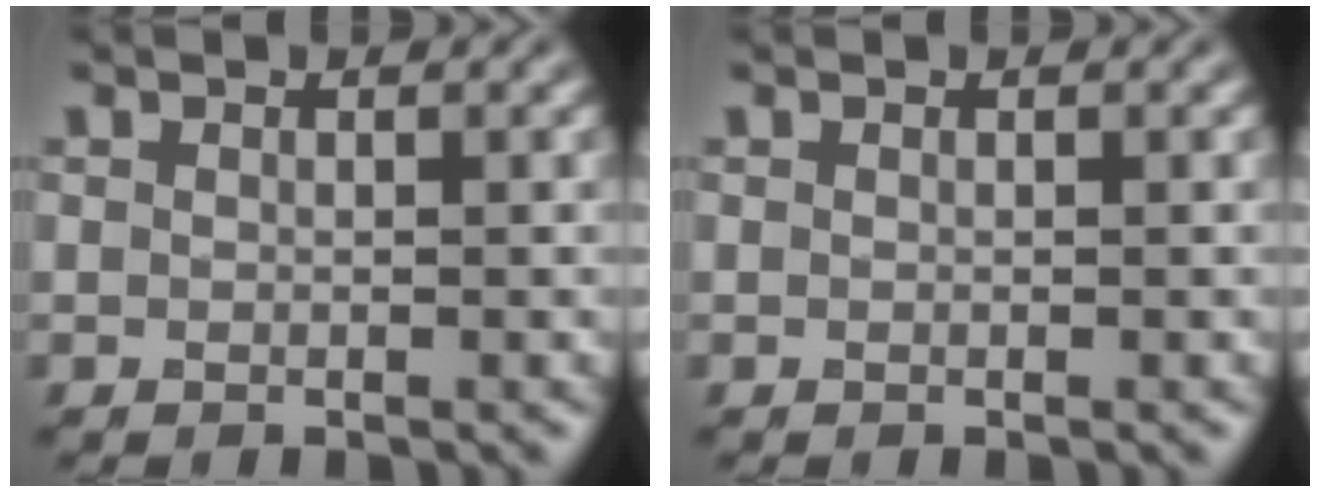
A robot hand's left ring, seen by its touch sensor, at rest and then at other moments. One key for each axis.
{"total": 0.0}